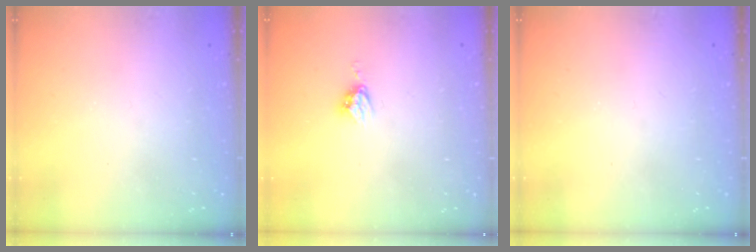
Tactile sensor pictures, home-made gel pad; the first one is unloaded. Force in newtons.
{"total": 4.9, "press": 4.9, "slide": 0.1}
{"total": 0.0}